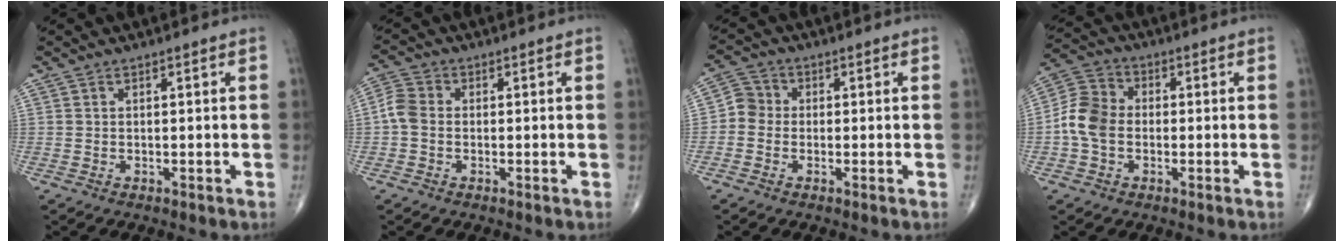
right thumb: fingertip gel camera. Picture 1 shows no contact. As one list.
[{"total": 4.1, "force": [-0.5, 3.1, 2.6], "torque": [-0.058, 0.010, -0.021]}, {"total": 3.8, "force": [-0.7, 3.5, 1.3], "torque": [-0.005, 0.009, -0.030]}, {"total": 8.0, "force": [-1.1, 6.1, 5.1], "torque": [-0.094, 0.025, -0.034]}]